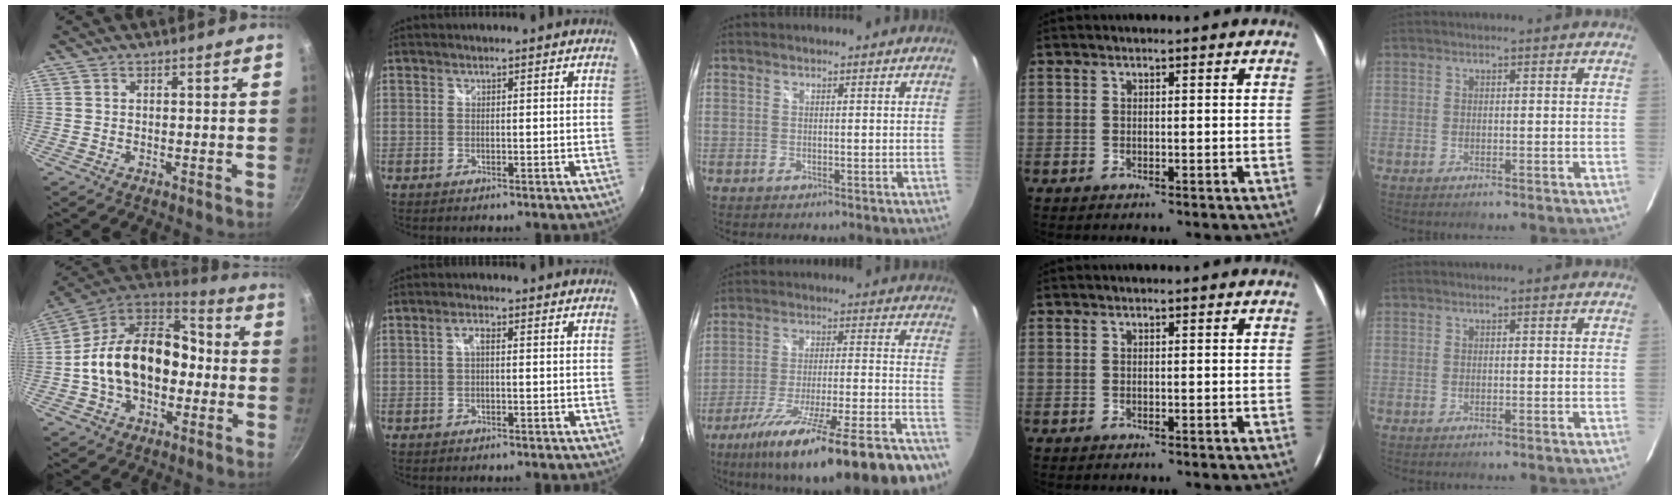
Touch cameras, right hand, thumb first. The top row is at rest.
{"thumb": {"total": 20.1, "force": [-2.1, 13.9, 14.4], "torque": [-0.213, 0.056, -0.047]}, "index": {"total": 1.7, "force": [0.0, 0.6, 1.6], "torque": [-0.032, 0.006, -0.001]}, "middle": {"total": 27.3, "force": [-21.3, 2.5, 16.9], "torque": [-0.266, -0.074, -0.314]}}